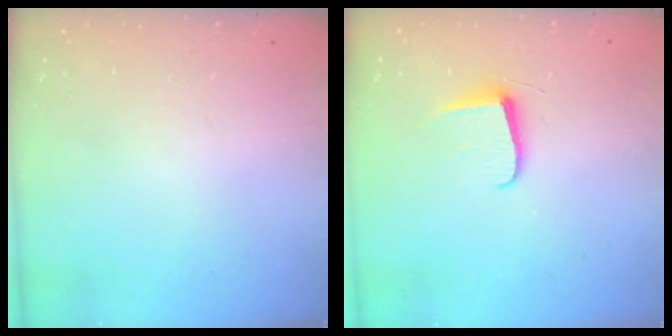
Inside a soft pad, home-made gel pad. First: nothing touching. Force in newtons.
{"total": 6.2, "press": 6.2, "slide": 0.7}